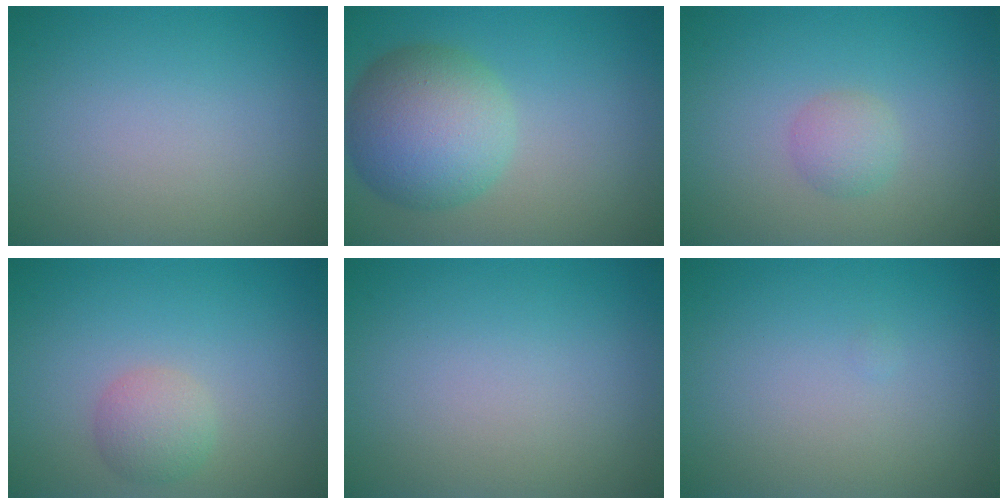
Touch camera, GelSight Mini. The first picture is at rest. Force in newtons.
{"total": 7.6, "press": 7.6, "slide": 0.3}
{"total": 1.6, "press": 1.6, "slide": 0.1}
{"total": 2.3, "press": 2.3, "slide": 0.2}
{"total": 0.0}
{"total": 0.0}